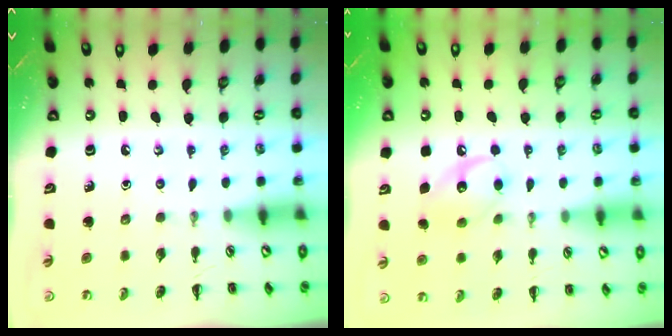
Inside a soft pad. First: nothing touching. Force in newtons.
{"total": 10.1, "press": 10.0, "slide": 0.6}